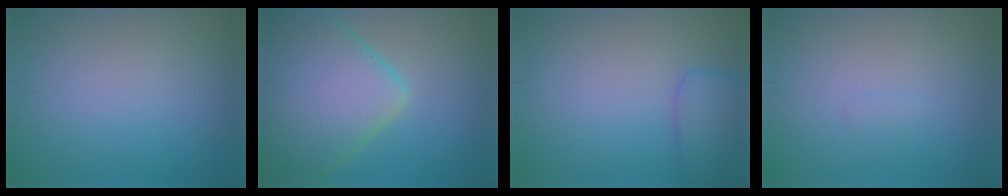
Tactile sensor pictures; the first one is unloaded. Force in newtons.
{"total": 10.4, "press": 10.4, "slide": 0.6}
{"total": 2.9, "press": 2.9, "slide": 0.1}
{"total": 0.5, "press": 0.5, "slide": 0.1}